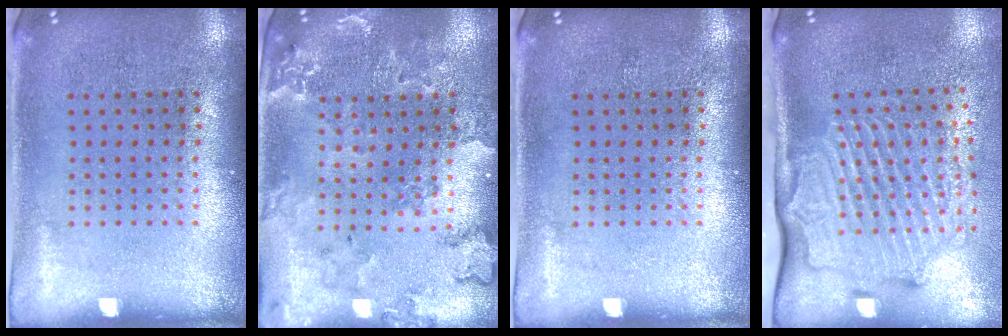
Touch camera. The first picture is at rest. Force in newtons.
{"total": 0.9, "press": 0.9, "slide": 0.2}
{"total": 0.0}
{"total": 3.0, "press": 2.3, "slide": 2.0}